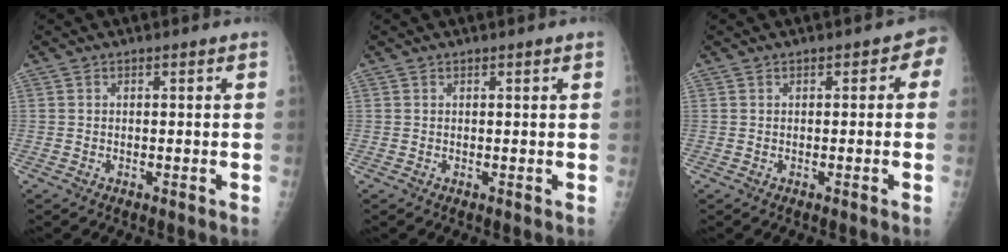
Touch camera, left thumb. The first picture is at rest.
{"total": 0.5, "force": [0.3, -0.1, 0.4], "torque": [-0.009, -0.001, 0.007]}
{"total": 2.2, "force": [0.3, 1.7, 1.4], "torque": [0.004, 0.006, -0.004]}